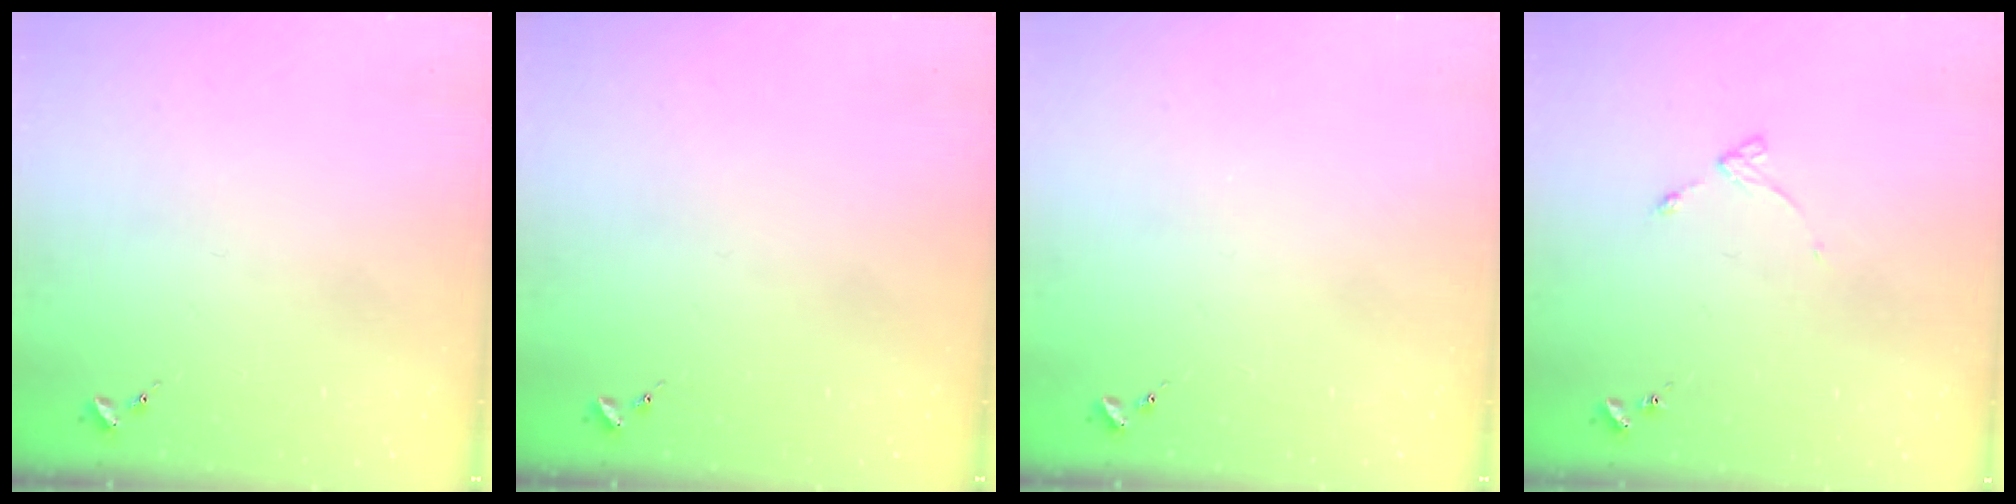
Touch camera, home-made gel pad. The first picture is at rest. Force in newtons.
{"total": 0.0}
{"total": 0.0}
{"total": 4.7, "press": 4.6, "slide": 0.6}